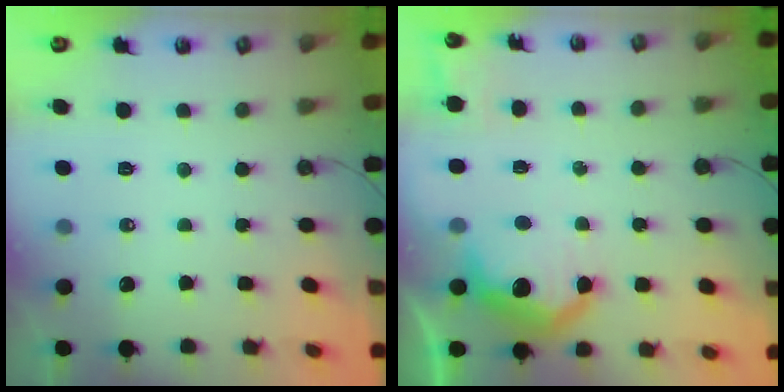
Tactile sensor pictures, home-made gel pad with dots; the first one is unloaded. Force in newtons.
{"total": 13.1, "press": 13.1, "slide": 1.0}